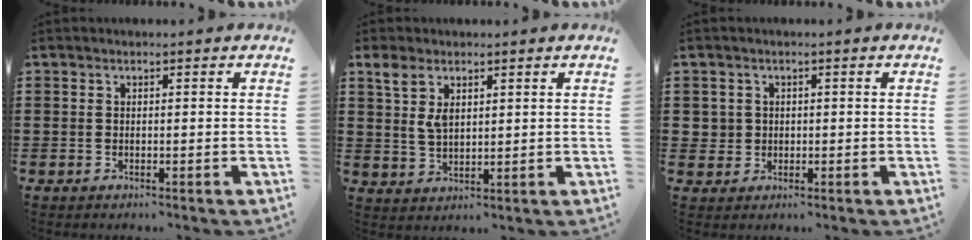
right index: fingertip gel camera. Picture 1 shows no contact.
{"total": 4.9, "force": [2.3, 2.6, 3.4], "torque": [-0.076, 0.009, 0.040]}
{"total": 2.0, "force": [0.1, 2.0, 0.1], "torque": [-0.012, 0.010, -0.001]}